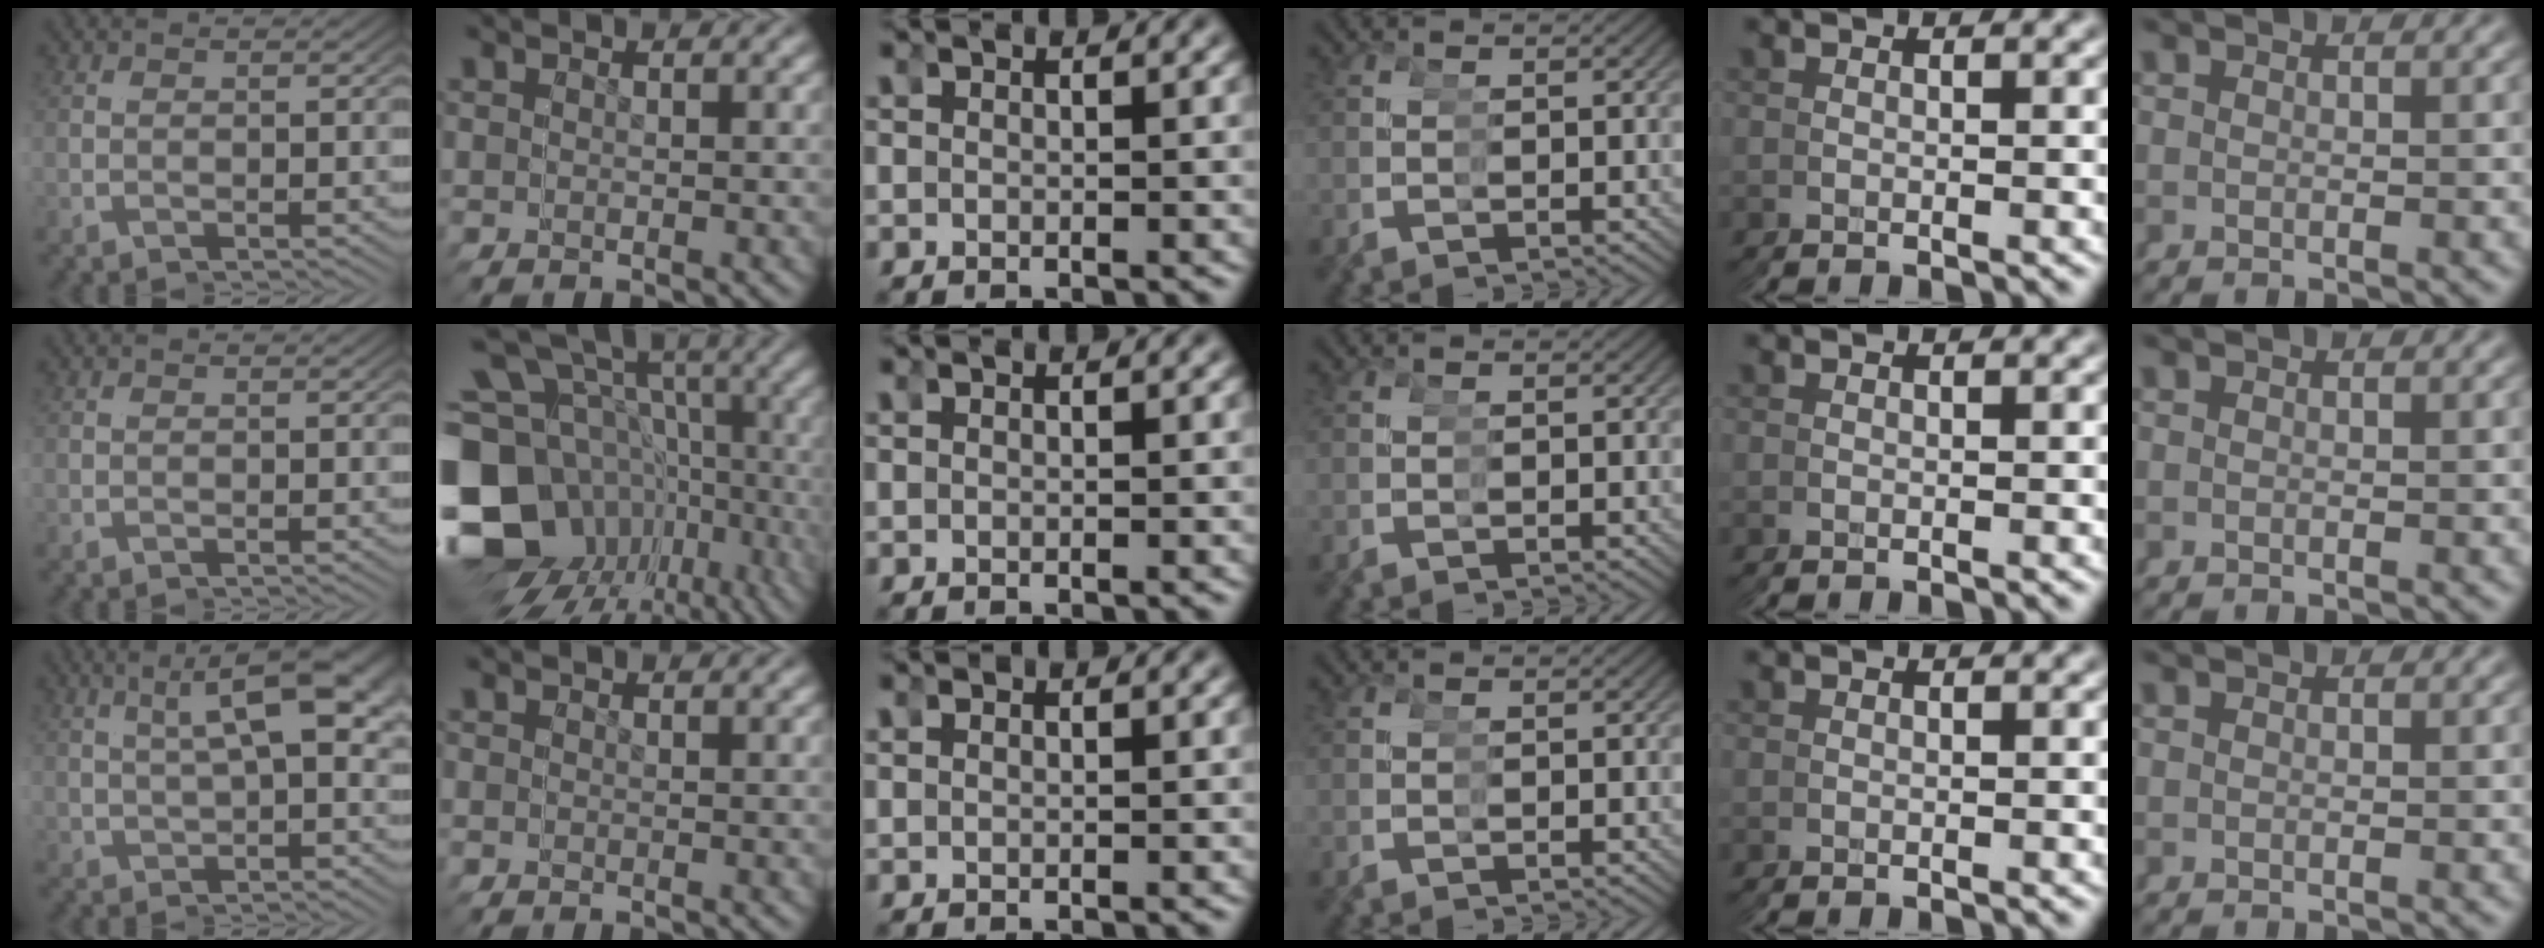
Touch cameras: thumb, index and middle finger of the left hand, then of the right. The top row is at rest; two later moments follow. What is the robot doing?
{"motion": "grasp_and_lifting", "object": "tape"}